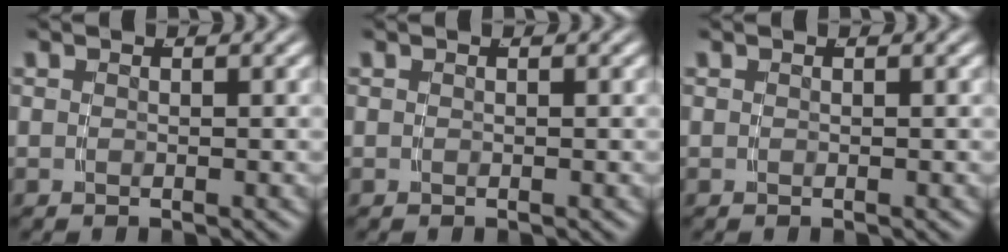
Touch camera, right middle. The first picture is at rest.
{"total": 0.0}
{"total": 0.0}